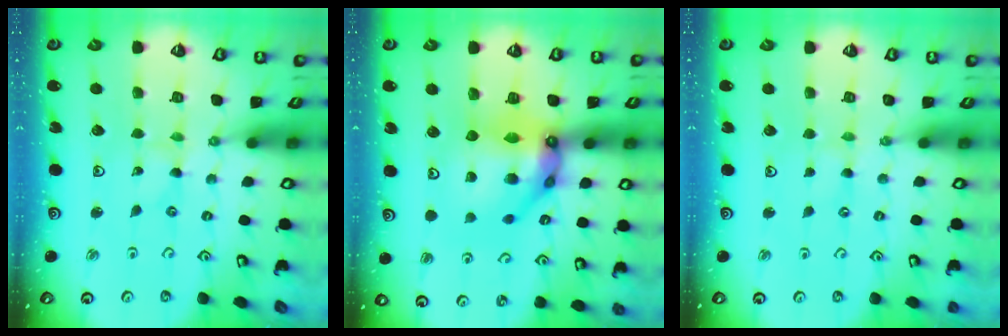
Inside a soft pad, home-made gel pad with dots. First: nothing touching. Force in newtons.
{"total": 16.1, "press": 16.0, "slide": 1.8}
{"total": 0.5, "press": 0.5, "slide": 0.1}